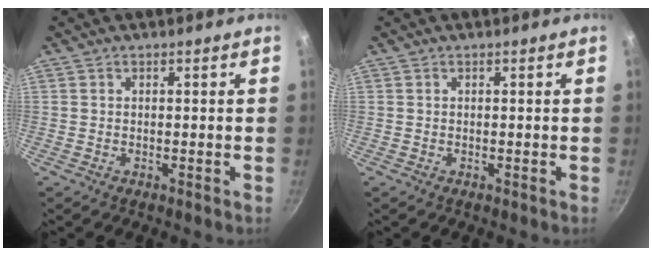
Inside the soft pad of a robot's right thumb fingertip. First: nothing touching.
{"total": 0.0}